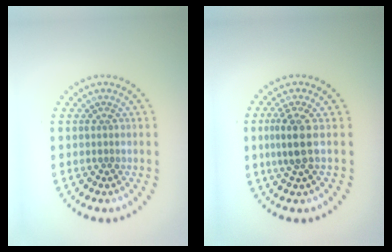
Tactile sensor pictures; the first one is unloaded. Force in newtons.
{"total": 2.6, "press": 2.3, "slide": 1.3}